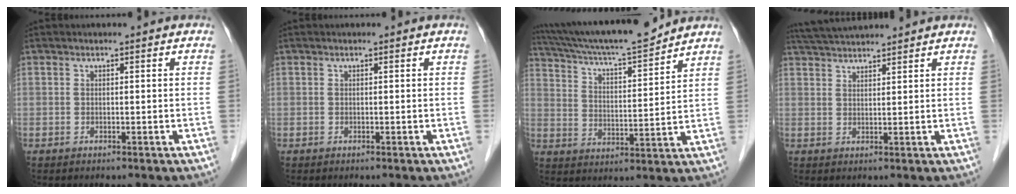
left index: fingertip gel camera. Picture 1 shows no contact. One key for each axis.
{"total": 0.0}
{"total": 16.6, "fx": 15.3, "fy": 0.2, "fz": 6.6, "tx": -0.122, "ty": 0.007, "tz": 0.247}
{"total": 6.7, "fx": 6.4, "fy": -0.2, "fz": 2.1, "tx": -0.043, "ty": 0.037, "tz": 0.109}